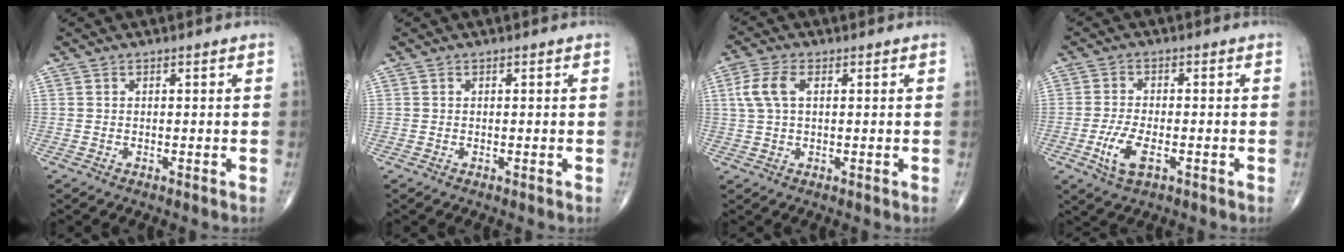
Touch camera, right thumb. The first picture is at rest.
{"total": 0.0}
{"total": 5.6, "force": [1.4, 3.0, 4.5], "torque": [-0.112, 0.013, 0.026]}
{"total": 6.1, "force": [-2.2, 2.7, 5.0], "torque": [-0.106, 0.004, -0.038]}